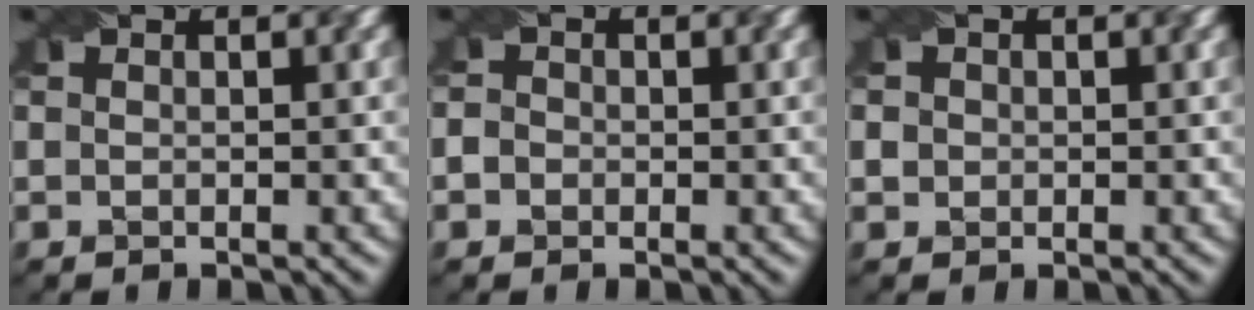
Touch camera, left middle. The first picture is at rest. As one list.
[{"total": 1.9, "force": [-0.1, 1.7, 0.8], "torque": [0.005, 0.023, -0.023]}, {"total": 2.1, "force": [0.6, 1.9, 0.8], "torque": [-0.003, 0.019, 0.002]}]